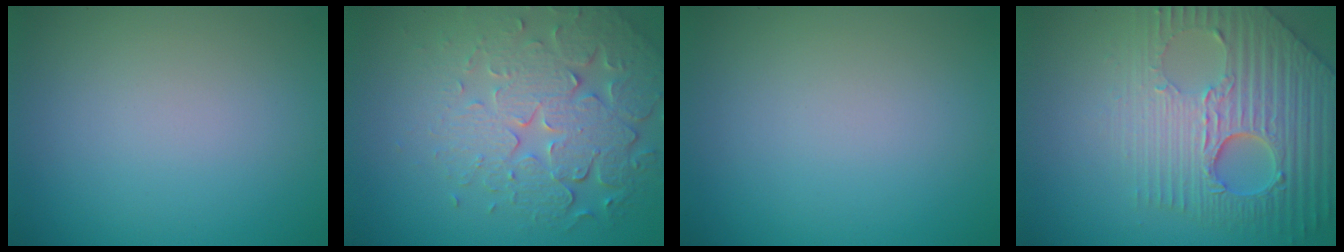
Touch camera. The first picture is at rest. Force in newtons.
{"total": 7.2, "press": 5.4, "slide": 4.8}
{"total": 0.0}
{"total": 7.6, "press": 5.9, "slide": 4.8}